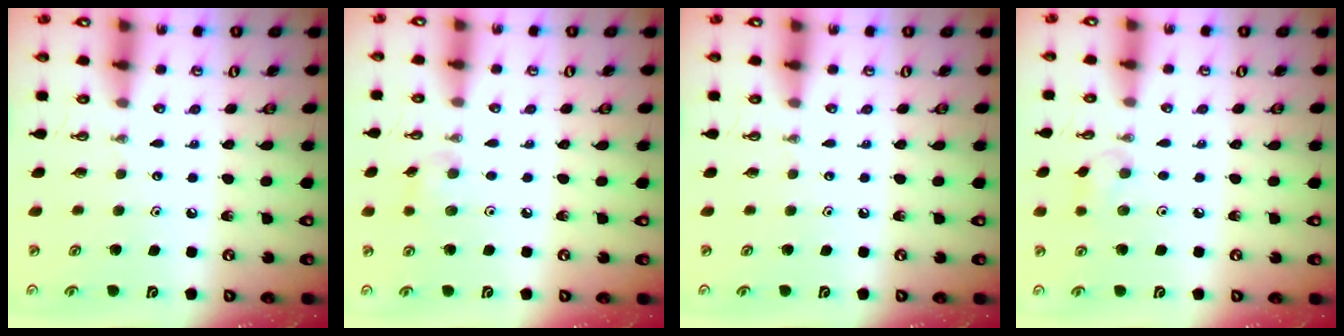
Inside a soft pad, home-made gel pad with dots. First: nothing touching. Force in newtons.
{"total": 6.2, "press": 5.8, "slide": 2.1}
{"total": 0.0}
{"total": 6.3, "press": 5.5, "slide": 3.1}